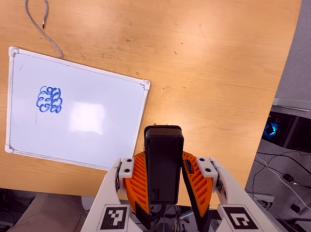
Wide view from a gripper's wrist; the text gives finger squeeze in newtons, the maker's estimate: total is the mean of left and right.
{"total": 6.3, "left": 4.9, "right": 7.7}